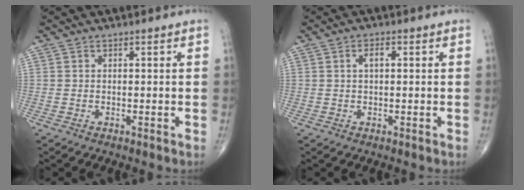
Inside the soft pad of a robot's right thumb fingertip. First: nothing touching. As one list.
[{"total": 2.1, "force": [0.4, 1.0, 1.8], "torque": [-0.032, 0.007, 0.007]}]